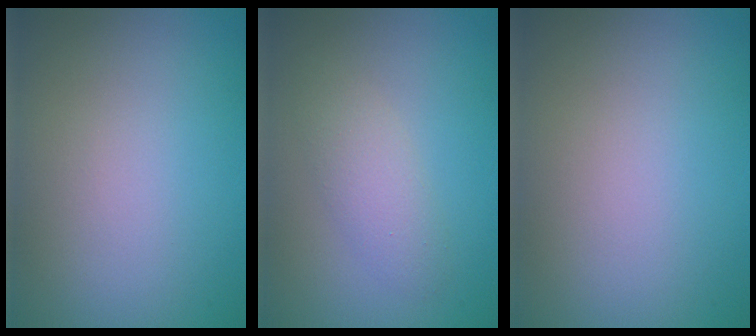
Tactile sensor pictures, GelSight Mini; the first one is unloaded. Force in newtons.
{"total": 2.3, "press": 2.3, "slide": 0.0}
{"total": 0.0}